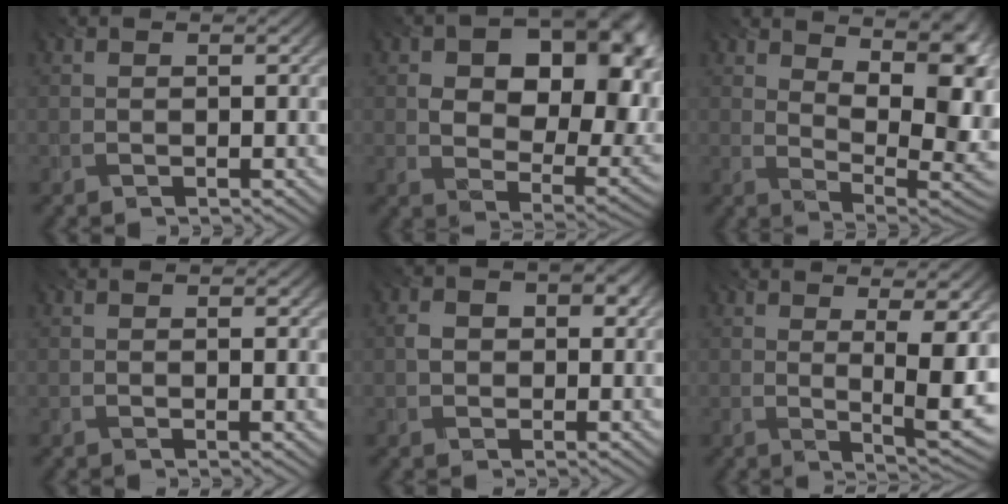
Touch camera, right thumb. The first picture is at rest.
{"total": 14.2, "force": [4.2, 9.0, 10.2], "torque": [-0.140, -0.011, 0.079]}
{"total": 11.6, "force": [4.5, 4.5, 9.7], "torque": [-0.137, 0.007, 0.072]}
{"total": 0.8, "force": [0.3, 0.0, 0.8], "torque": [-0.012, -0.006, 0.007]}
{"total": 3.6, "force": [0.5, 2.8, 2.2], "torque": [-0.038, -0.001, 0.005]}
{"total": 8.1, "force": [1.5, 2.0, 7.7], "torque": [-0.109, -0.008, 0.032]}